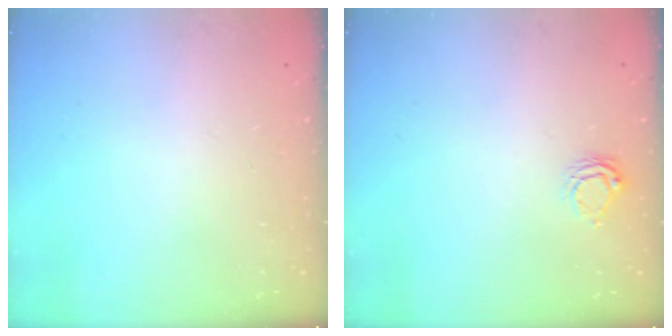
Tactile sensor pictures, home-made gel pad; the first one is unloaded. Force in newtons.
{"total": 6.2, "press": 6.2, "slide": 0.2}